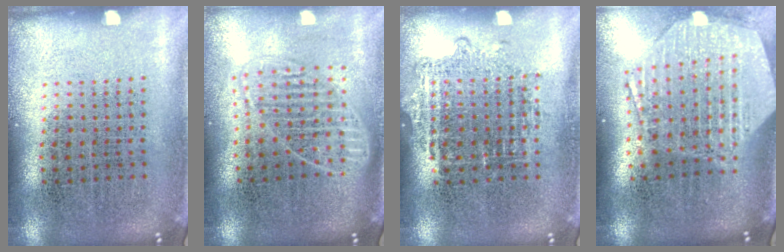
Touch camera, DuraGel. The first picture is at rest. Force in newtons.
{"total": 1.7, "press": 1.4, "slide": 1.0}
{"total": 1.0, "press": 0.9, "slide": 0.4}
{"total": 2.9, "press": 2.3, "slide": 1.8}